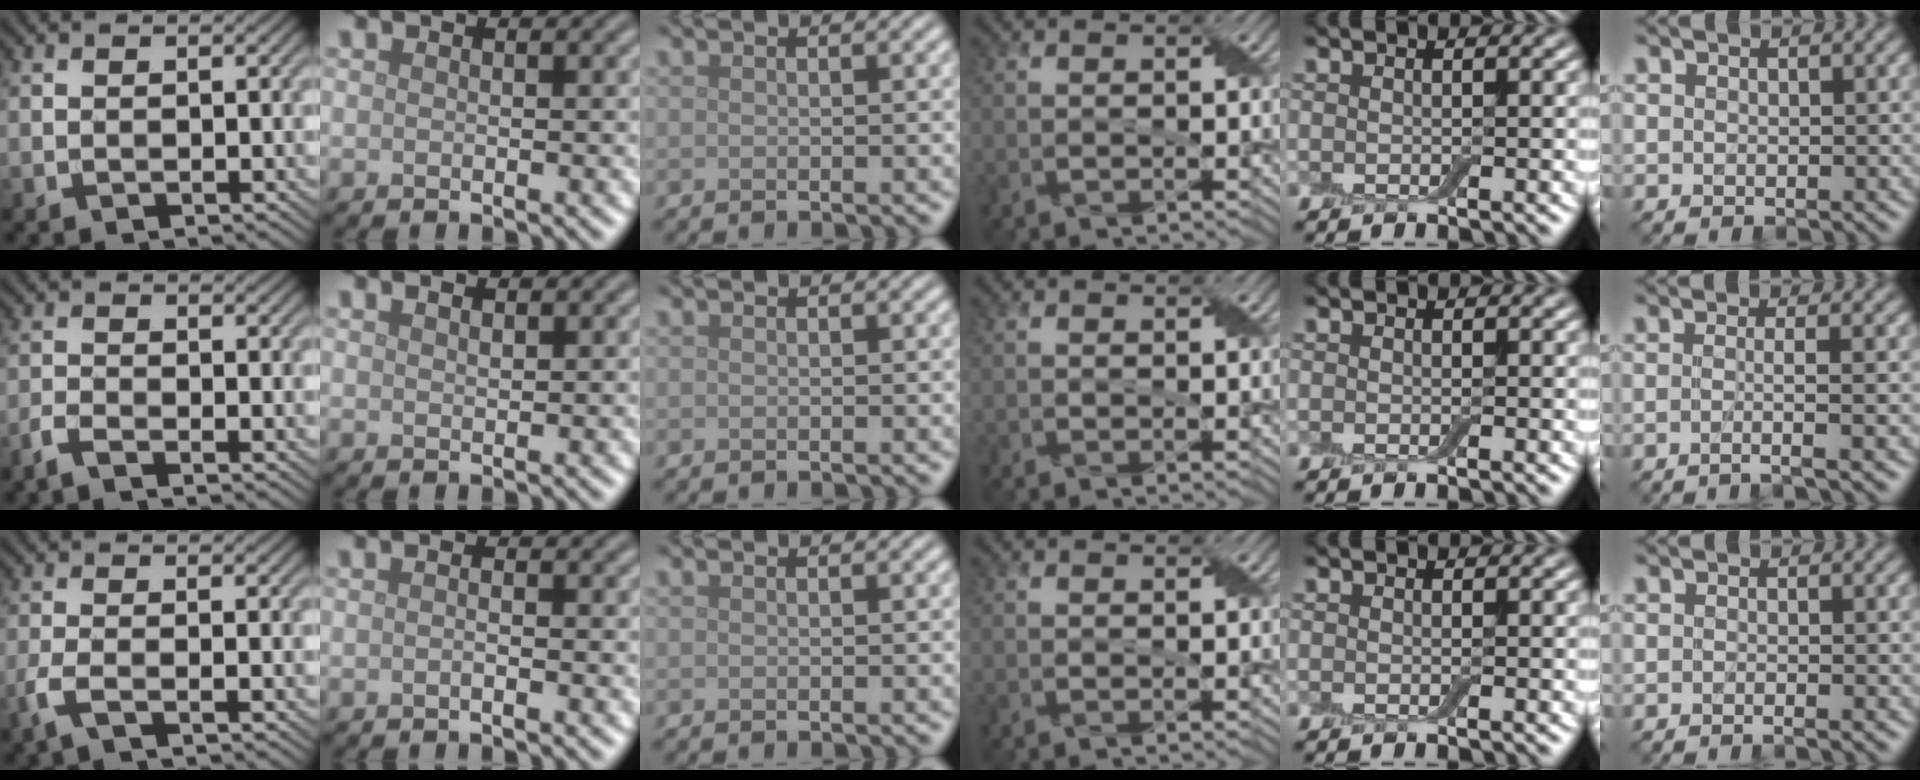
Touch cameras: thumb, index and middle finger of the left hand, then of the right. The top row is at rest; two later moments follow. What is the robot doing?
{"motion": "peel", "object": "bubble wrap"}